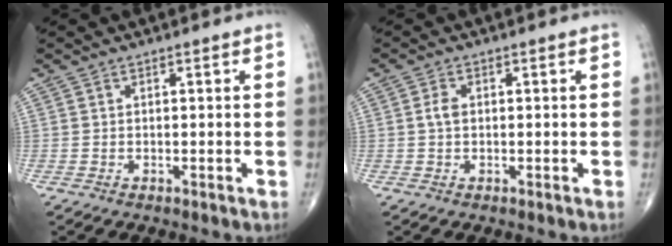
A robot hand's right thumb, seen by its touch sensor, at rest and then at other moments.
{"total": 2.1, "force": [0.1, 1.4, 1.6], "torque": [-0.032, 0.004, -0.001]}